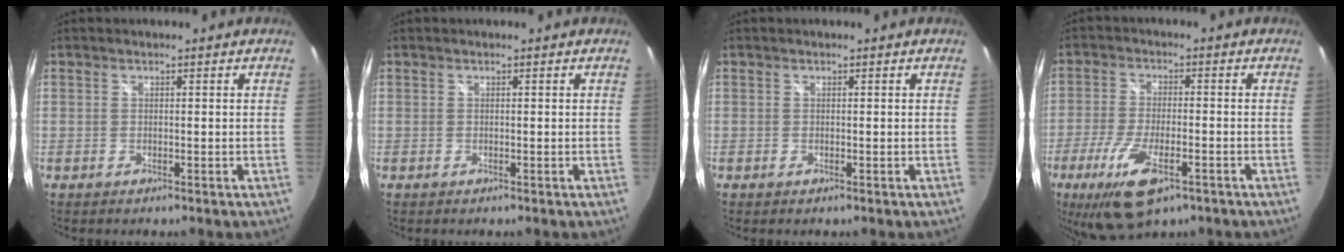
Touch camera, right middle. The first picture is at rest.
{"total": 0.0}
{"total": 0.0}
{"total": 12.5, "force": [-6.5, 4.4, 9.6], "torque": [-0.208, -0.039, -0.117]}